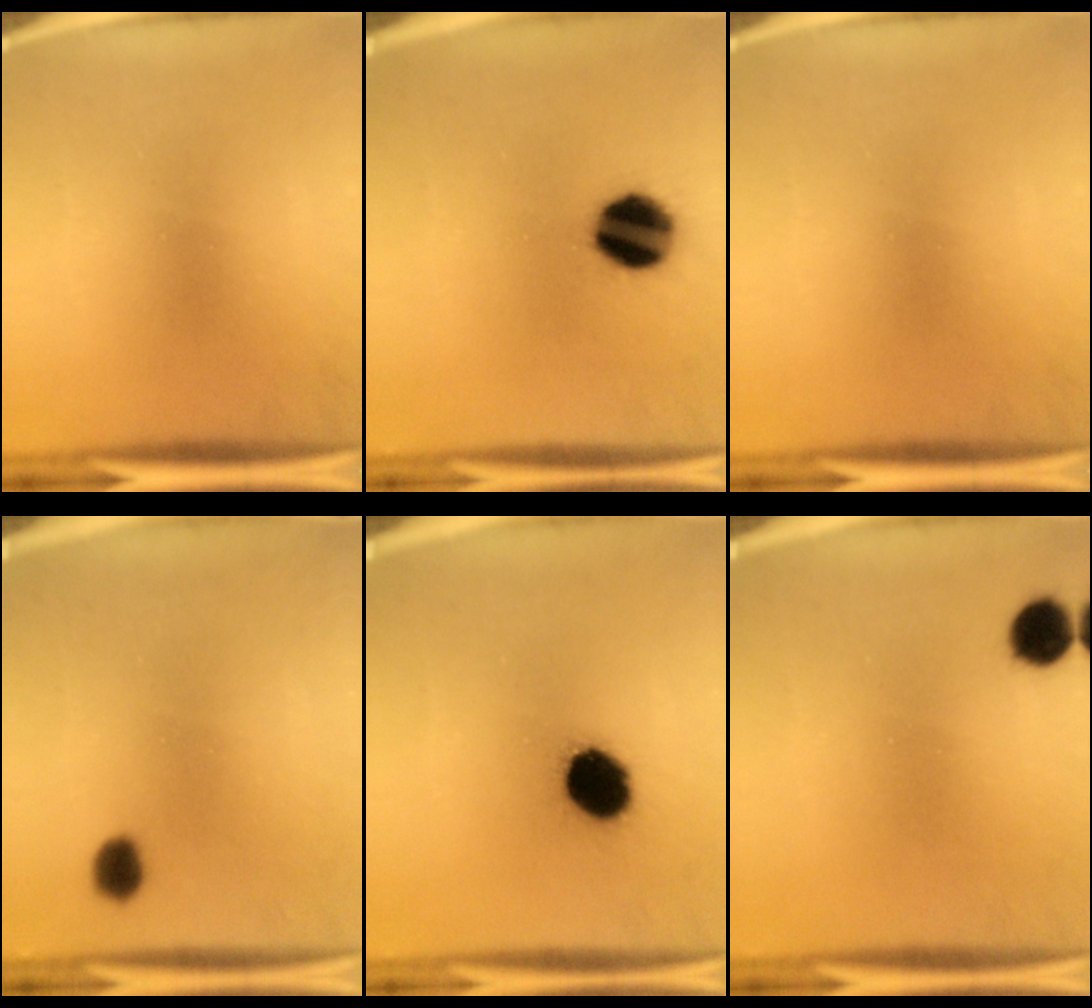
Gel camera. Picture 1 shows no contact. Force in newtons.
{"total": 14.3}
{"total": 0.0}
{"total": 4.8}
{"total": 11.9}
{"total": 5.4}